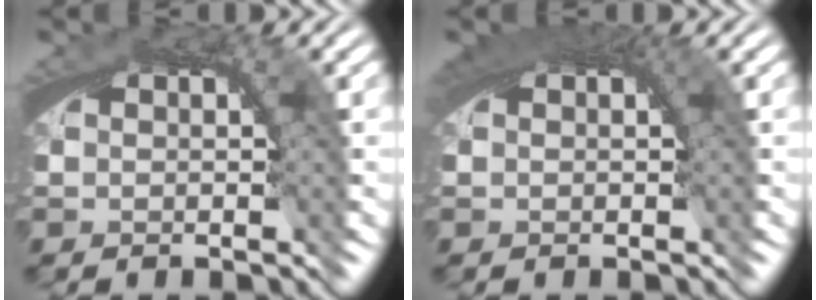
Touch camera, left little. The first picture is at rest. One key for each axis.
{"total": 1.6, "fx": 0.5, "fy": 1.0, "fz": 1.1, "tx": -0.019, "ty": -0.005, "tz": 0.009}